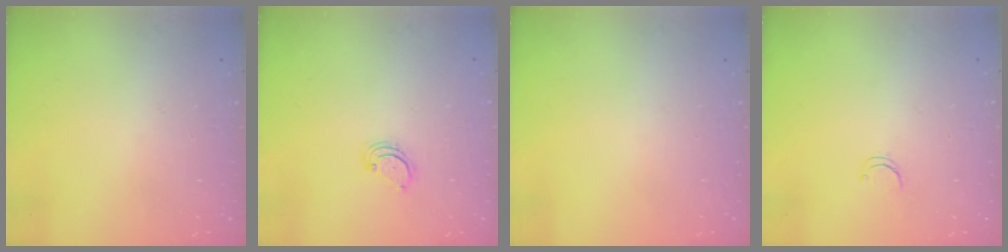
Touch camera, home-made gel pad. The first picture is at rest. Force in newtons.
{"total": 3.0, "press": 3.0, "slide": 0.4}
{"total": 0.0}
{"total": 3.1, "press": 3.1, "slide": 0.4}